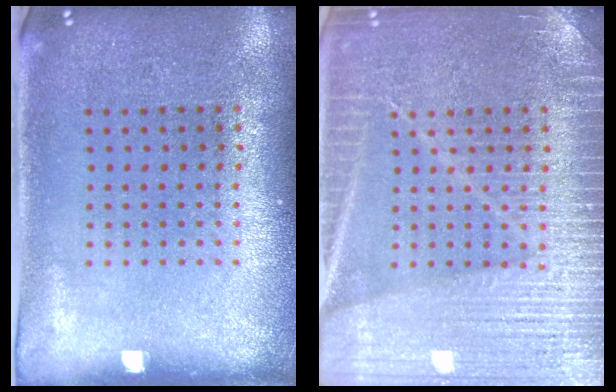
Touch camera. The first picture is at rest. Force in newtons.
{"total": 6.5, "press": 6.4, "slide": 0.8}